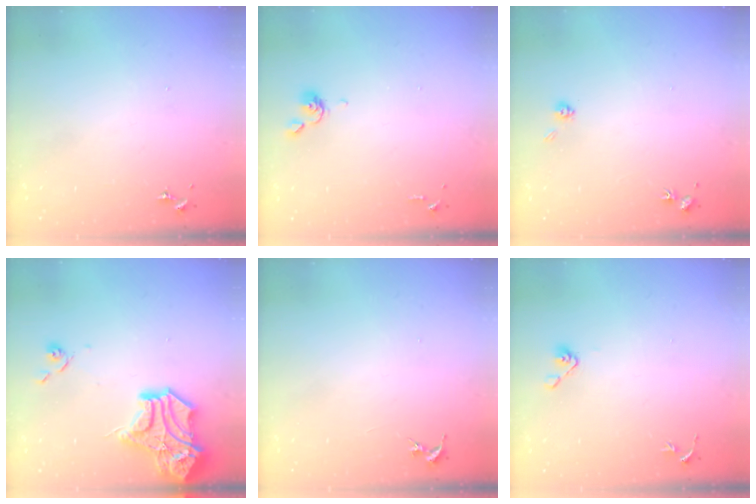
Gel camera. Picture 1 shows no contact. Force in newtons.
{"total": 4.9, "press": 4.8, "slide": 0.9}
{"total": 4.1, "press": 4.0, "slide": 1.1}
{"total": 16.6, "press": 16.4, "slide": 2.4}
{"total": 0.0}
{"total": 6.4, "press": 6.0, "slide": 2.1}